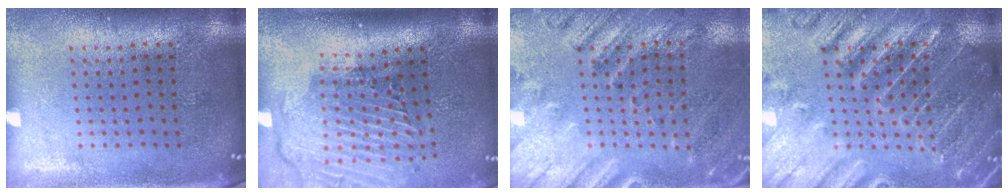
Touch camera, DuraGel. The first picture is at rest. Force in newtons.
{"total": 2.8, "press": 2.2, "slide": 1.8}
{"total": 2.4, "press": 1.9, "slide": 1.5}
{"total": 3.3, "press": 3.2, "slide": 0.8}